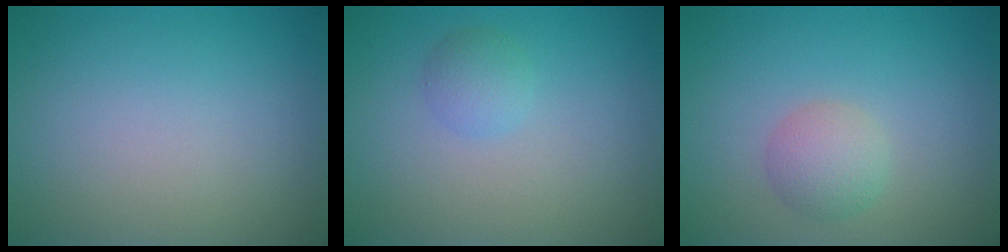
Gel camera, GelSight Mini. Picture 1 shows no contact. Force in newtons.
{"total": 1.6, "press": 1.6, "slide": 0.1}
{"total": 2.3, "press": 2.3, "slide": 0.1}